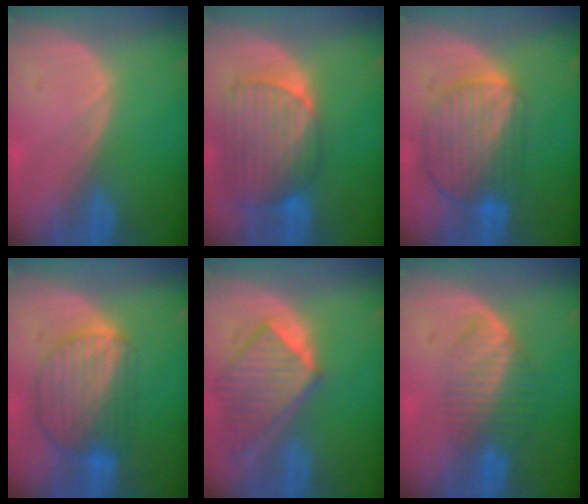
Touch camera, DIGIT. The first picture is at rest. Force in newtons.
{"total": 10.3, "press": 8.7, "slide": 5.5}
{"total": 9.6, "press": 8.1, "slide": 5.1}
{"total": 8.9, "press": 7.7, "slide": 4.4}
{"total": 8.5, "press": 7.8, "slide": 3.5}
{"total": 6.7, "press": 6.0, "slide": 2.9}